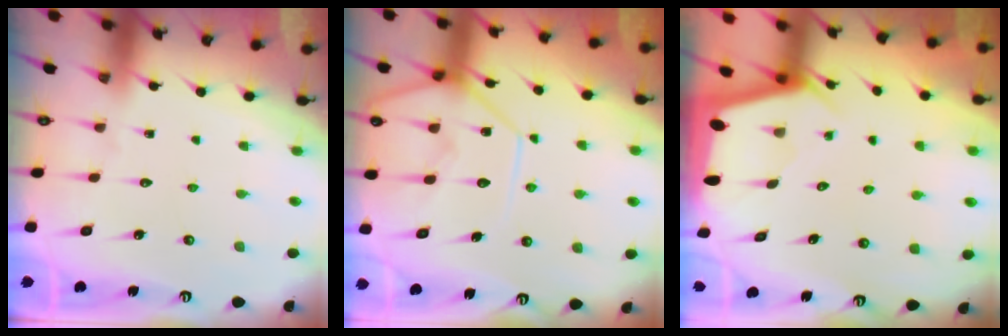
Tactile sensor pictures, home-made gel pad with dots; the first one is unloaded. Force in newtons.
{"total": 12.0, "press": 11.9, "slide": 1.4}
{"total": 2.2, "press": 2.2, "slide": 0.3}